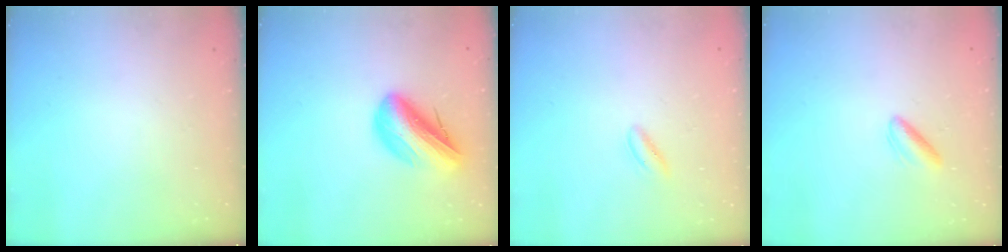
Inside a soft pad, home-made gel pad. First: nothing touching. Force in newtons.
{"total": 14.6, "press": 14.2, "slide": 3.7}
{"total": 2.6, "press": 2.5, "slide": 0.8}
{"total": 5.0, "press": 4.9, "slide": 1.2}